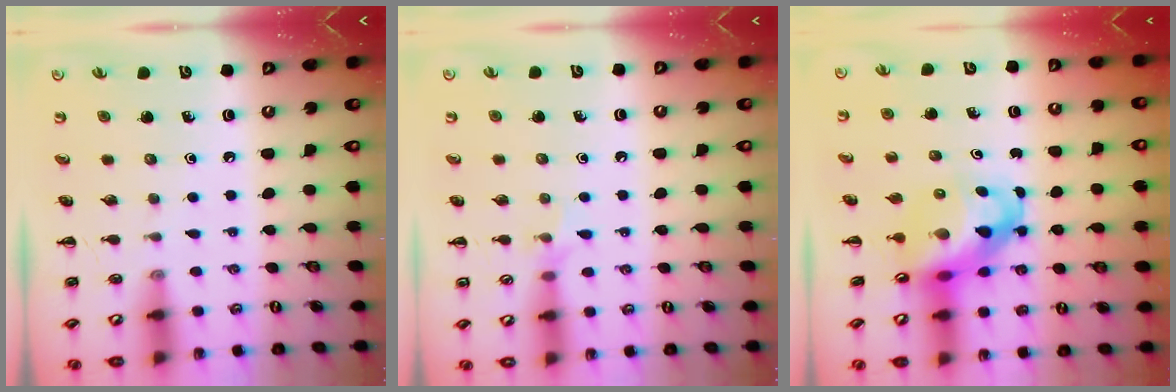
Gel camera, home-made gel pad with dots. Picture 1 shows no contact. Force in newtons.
{"total": 4.5, "press": 4.4, "slide": 1.1}
{"total": 10.1, "press": 9.7, "slide": 2.8}